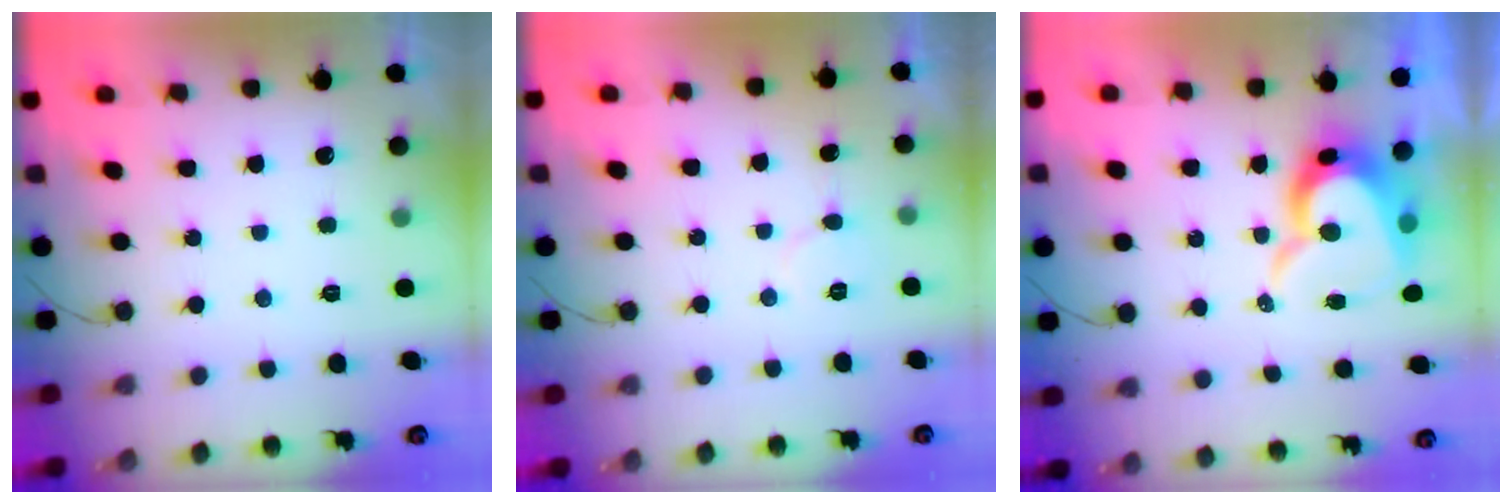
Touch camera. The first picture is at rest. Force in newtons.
{"total": 5.2, "press": 5.1, "slide": 0.4}
{"total": 12.5, "press": 12.5, "slide": 1.2}